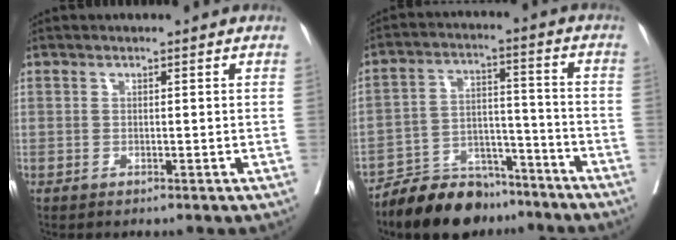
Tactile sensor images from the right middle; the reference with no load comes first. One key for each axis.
{"total": 11.3, "fx": -10.1, "fy": 4.3, "fz": 3.0, "tx": -0.042, "ty": 0.024, "tz": -0.173}